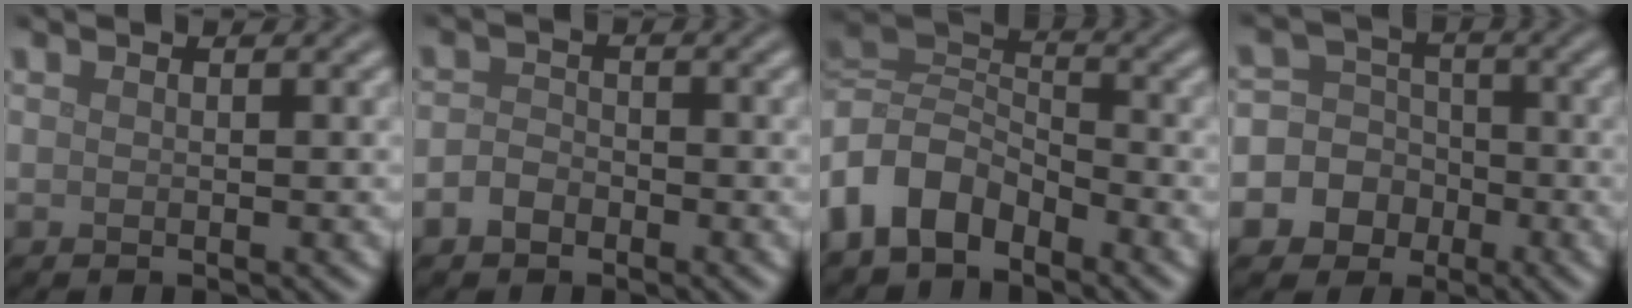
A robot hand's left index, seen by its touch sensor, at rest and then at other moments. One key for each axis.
{"total": 1.9, "fx": -1.1, "fy": 1.3, "fz": 0.8, "tx": -0.013, "ty": 0.003, "tz": -0.027}
{"total": 7.2, "fx": -3.5, "fy": 4.7, "fz": 4.2, "tx": -0.088, "ty": 0.007, "tz": -0.080}
{"total": 8.4, "fx": -2.8, "fy": 7.8, "fz": 1.4, "tx": -0.034, "ty": 0.008, "tz": -0.076}